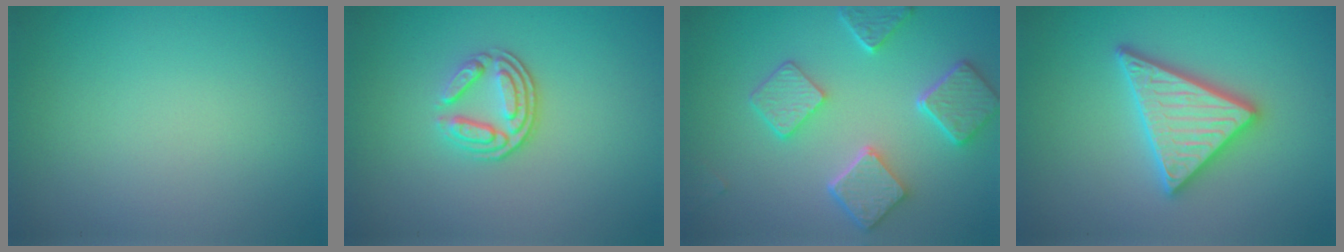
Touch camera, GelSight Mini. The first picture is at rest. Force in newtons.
{"total": 3.6, "press": 2.7, "slide": 2.4}
{"total": 5.5, "press": 4.3, "slide": 3.3}
{"total": 4.8, "press": 4.8, "slide": 0.7}